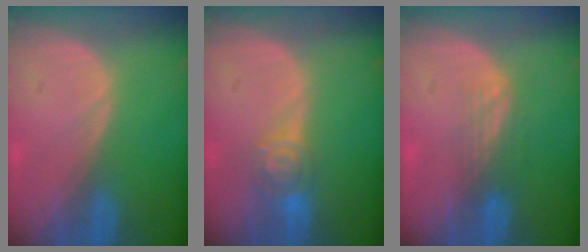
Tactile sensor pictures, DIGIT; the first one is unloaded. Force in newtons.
{"total": 4.7, "press": 4.2, "slide": 2.1}
{"total": 3.4, "press": 2.8, "slide": 1.9}